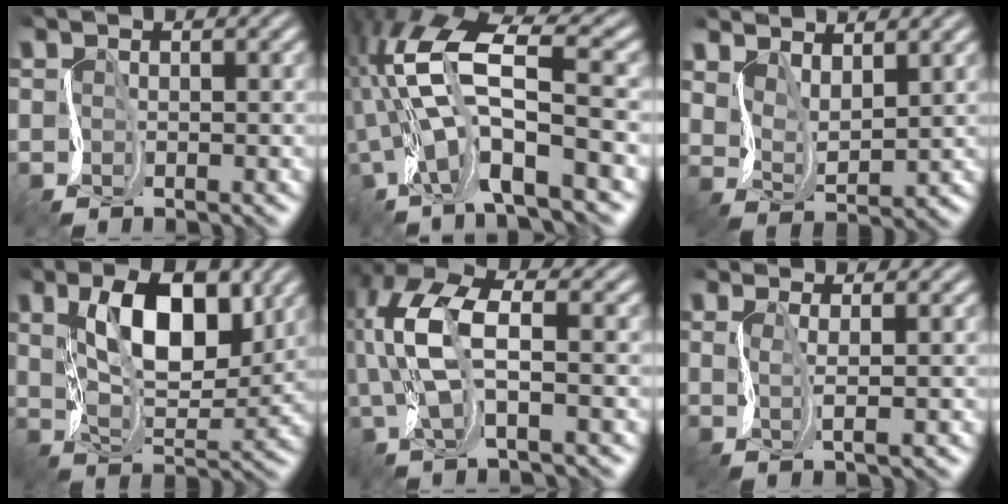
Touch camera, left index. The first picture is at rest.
{"total": 10.1, "force": [-2.1, 3.0, 9.4], "torque": [-0.178, 0.016, -0.045]}
{"total": 3.6, "force": [3.0, 1.3, 1.5], "torque": [-0.041, -0.005, 0.064]}
{"total": 8.2, "force": [3.6, 3.8, 6.4], "torque": [-0.107, 0.000, 0.064]}
{"total": 8.4, "force": [1.5, 3.3, 7.6], "torque": [-0.180, 0.014, 0.023]}
{"total": 1.4, "force": [0.9, -0.1, 1.1], "torque": [-0.026, -0.001, 0.017]}